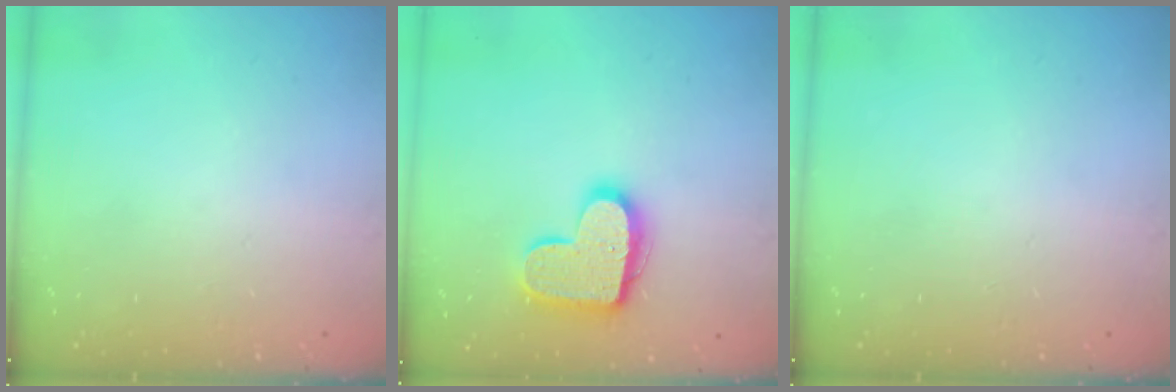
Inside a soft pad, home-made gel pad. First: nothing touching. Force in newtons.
{"total": 15.5, "press": 15.4, "slide": 1.0}
{"total": 0.0}